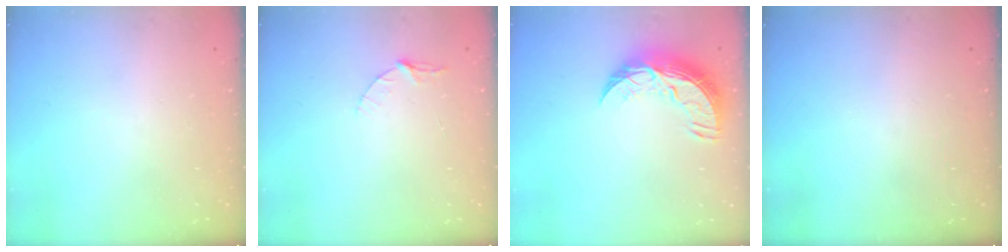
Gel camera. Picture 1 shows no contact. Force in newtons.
{"total": 4.0, "press": 3.9, "slide": 0.4}
{"total": 11.2, "press": 11.2, "slide": 0.7}
{"total": 0.0}